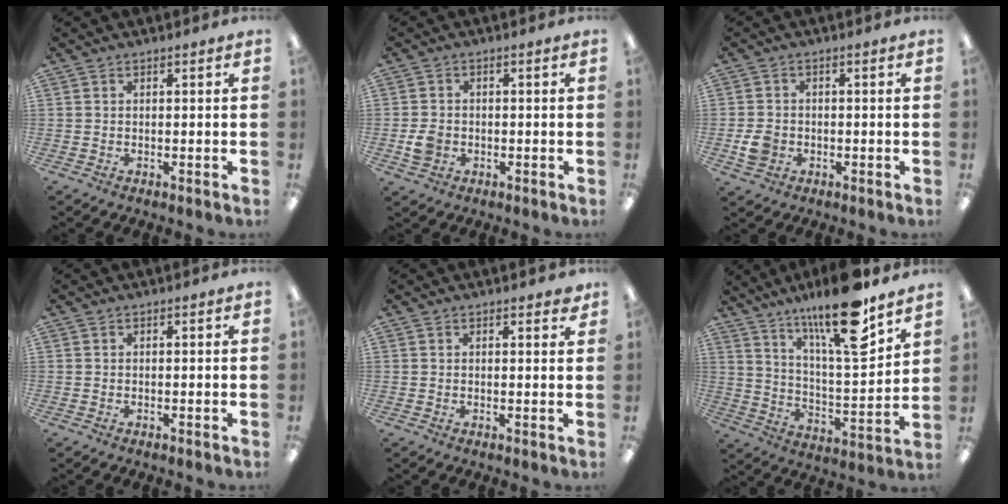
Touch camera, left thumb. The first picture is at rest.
{"total": 3.7, "force": [-0.9, 3.1, 2.0], "torque": [-0.031, 0.001, -0.017]}
{"total": 4.2, "force": [-1.1, 3.5, 2.1], "torque": [-0.031, 0.001, -0.020]}
{"total": 0.0}
{"total": 1.5, "force": [1.2, 0.5, 0.7], "torque": [0.001, -0.006, 0.019]}
{"total": 19.5, "force": [14.0, 4.2, 12.9], "torque": [-0.214, -0.082, 0.225]}